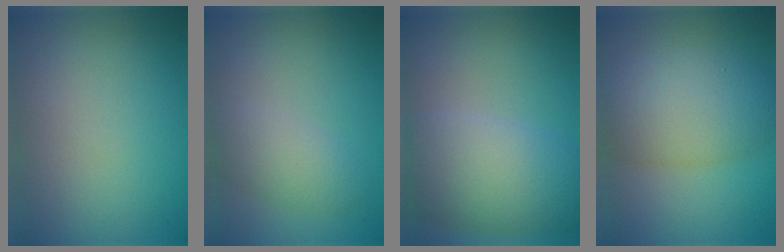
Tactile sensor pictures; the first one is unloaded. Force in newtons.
{"total": 2.9, "press": 2.9, "slide": 0.1}
{"total": 8.7, "press": 8.7, "slide": 0.5}
{"total": 7.6, "press": 7.6, "slide": 0.2}